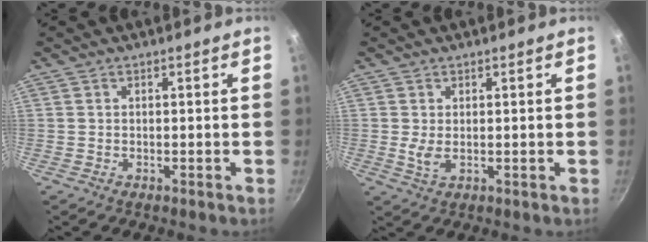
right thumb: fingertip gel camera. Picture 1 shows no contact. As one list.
[{"total": 2.5, "force": [0.4, 1.2, 2.2], "torque": [-0.043, -0.006, 0.013]}]